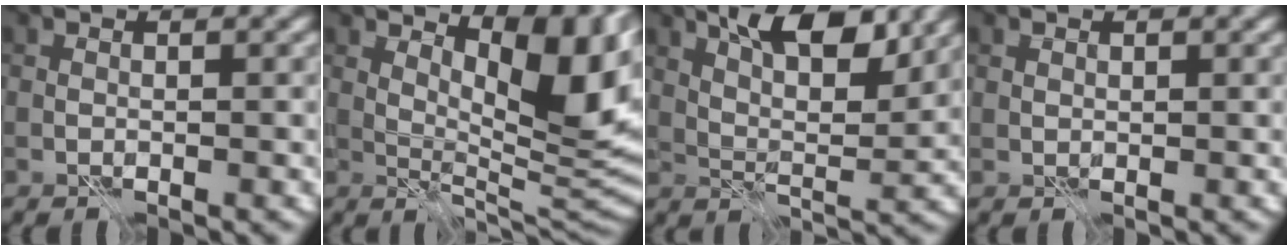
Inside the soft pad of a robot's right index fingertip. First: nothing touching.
{"total": 9.9, "force": [4.3, 3.6, 8.2], "torque": [-0.124, -0.002, 0.072]}
{"total": 8.1, "force": [4.9, 2.8, 5.8], "torque": [-0.089, 0.007, 0.075]}
{"total": 0.5, "force": [0.4, 0.3, 0.0], "torque": [-0.002, 0.001, 0.007]}